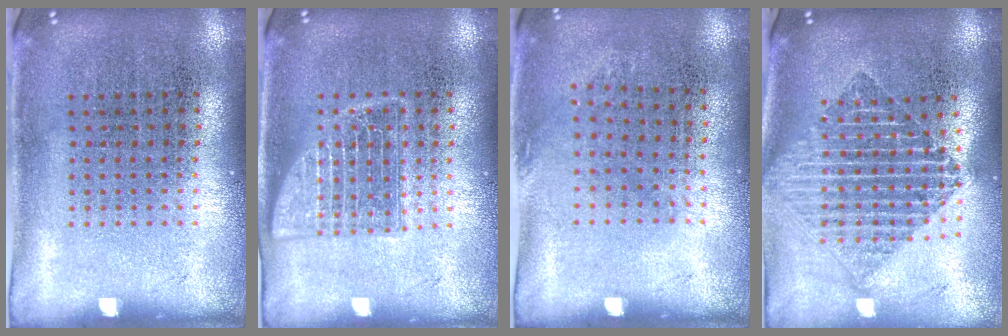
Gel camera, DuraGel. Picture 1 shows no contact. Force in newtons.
{"total": 2.5, "press": 2.5, "slide": 0.3}
{"total": 0.9, "press": 0.7, "slide": 0.6}
{"total": 2.1, "press": 1.7, "slide": 1.2}